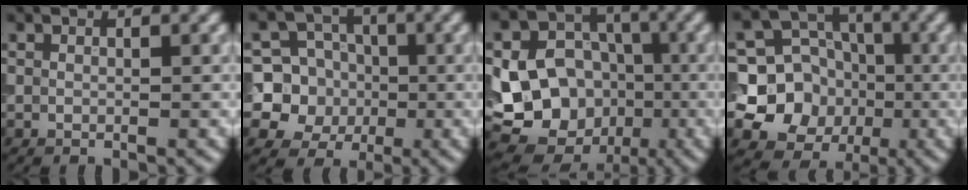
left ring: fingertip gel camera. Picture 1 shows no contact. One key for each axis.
{"total": 8.0, "fx": -0.2, "fy": 7.7, "fz": 2.2, "tx": -0.043, "ty": 0.025, "tz": -0.037}
{"total": 15.4, "fx": -3.2, "fy": 13.9, "fz": 5.8, "tx": -0.123, "ty": -0.031, "tz": -0.052}
{"total": 8.9, "fx": -1.0, "fy": 8.2, "fz": 3.4, "tx": -0.050, "ty": -0.014, "tz": -0.034}